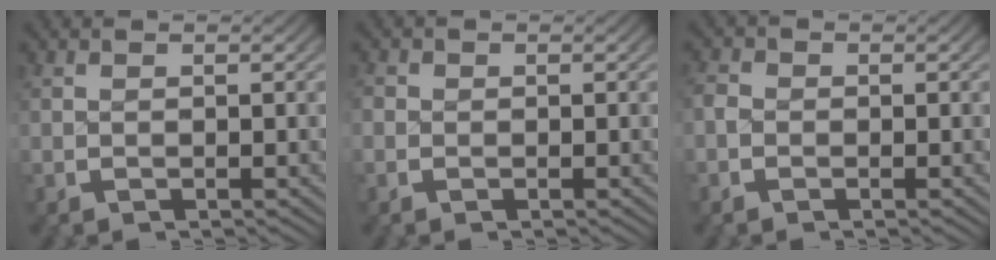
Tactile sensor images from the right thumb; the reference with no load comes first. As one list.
[{"total": 1.3, "force": [-0.2, 1.2, 0.4], "torque": [-0.013, -0.007, -0.007]}, {"total": 1.6, "force": [-0.6, 1.4, 0.6], "torque": [-0.016, -0.002, -0.018]}]